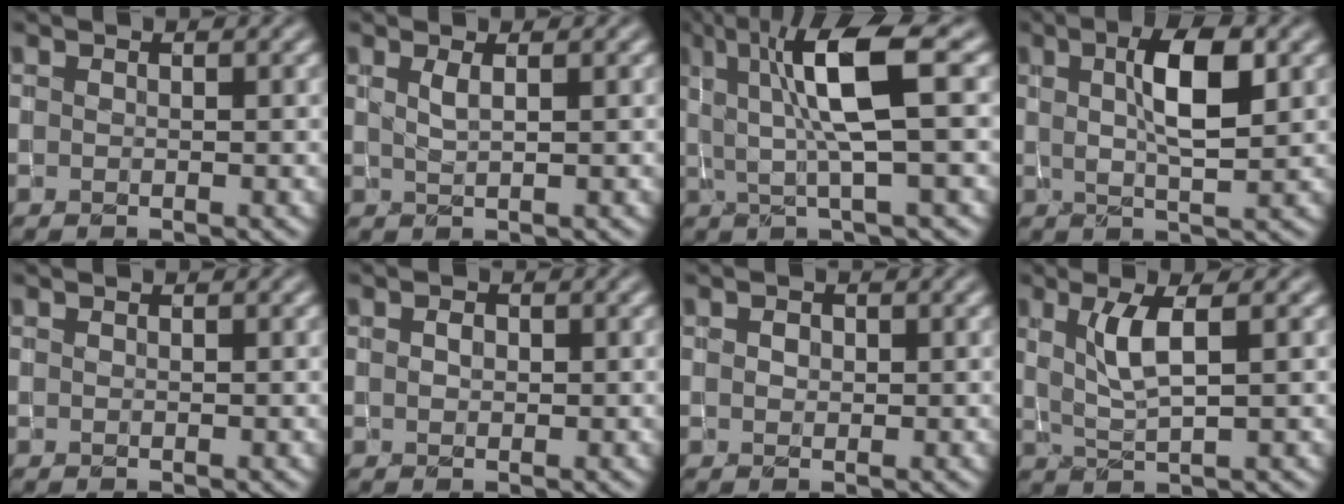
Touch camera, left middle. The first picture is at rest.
{"total": 1.1, "force": [0.4, 0.3, 1.0], "torque": [-0.017, 0.001, 0.006]}
{"total": 7.2, "force": [1.7, 1.3, 6.9], "torque": [-0.124, 0.000, 0.029]}
{"total": 5.2, "force": [1.3, 1.5, 4.8], "torque": [-0.080, 0.003, 0.020]}
{"total": 0.0}
{"total": 0.8, "force": [0.0, 0.6, 0.5], "torque": [-0.010, 0.001, 0.002]}
{"total": 0.7, "force": [0.0, 0.6, 0.3], "torque": [-0.005, 0.001, 0.002]}
{"total": 3.4, "force": [0.9, 0.7, 3.3], "torque": [-0.069, -0.002, 0.023]}